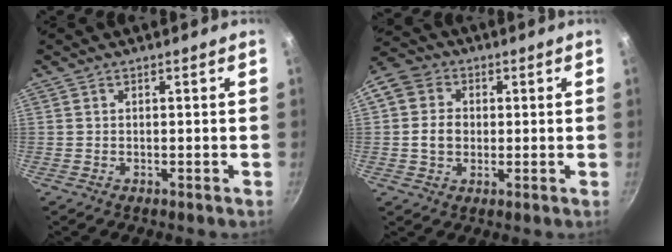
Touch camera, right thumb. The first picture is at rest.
{"total": 9.8, "force": [0.6, 8.4, 5.0], "torque": [-0.085, 0.018, 0.000]}